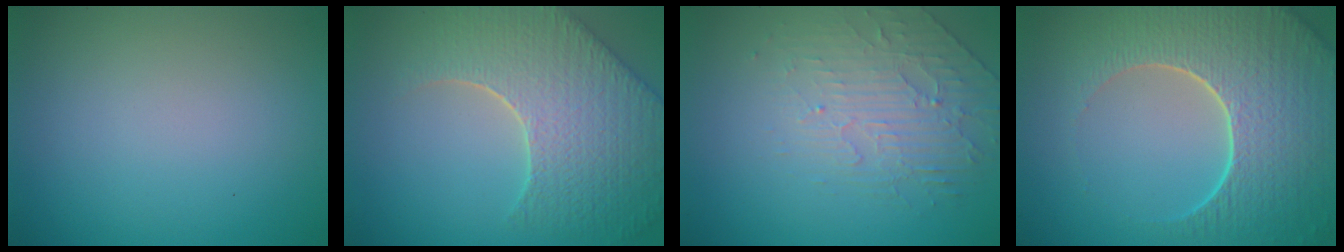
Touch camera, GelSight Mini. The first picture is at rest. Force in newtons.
{"total": 9.0, "press": 6.4, "slide": 6.3}
{"total": 2.5, "press": 1.8, "slide": 1.6}
{"total": 8.7, "press": 6.4, "slide": 5.9}